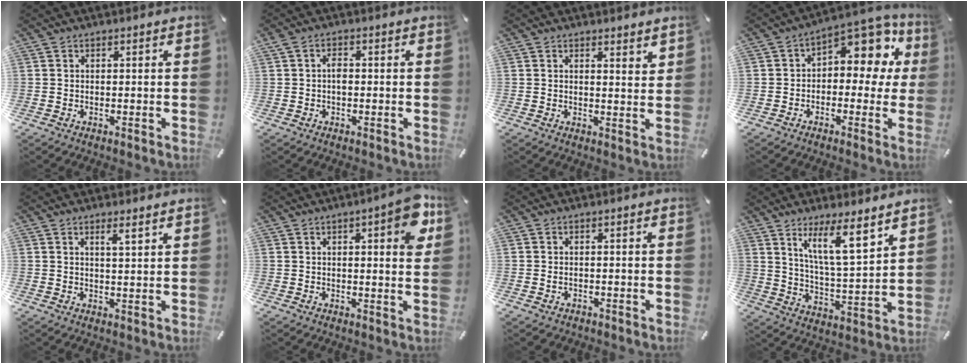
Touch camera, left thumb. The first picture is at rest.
{"total": 3.0, "force": [-0.4, 1.8, 2.4], "torque": [-0.053, 0.002, -0.009]}
{"total": 2.4, "force": [2.3, 0.5, 0.6], "torque": [-0.001, -0.018, 0.039]}
{"total": 10.6, "force": [4.6, 6.1, 7.3], "torque": [-0.101, -0.036, 0.082]}
{"total": 2.9, "force": [2.1, -0.1, 2.0], "torque": [-0.043, -0.005, 0.035]}
{"total": 8.9, "force": [3.5, 2.5, 7.8], "torque": [-0.093, -0.020, 0.049]}
{"total": 1.3, "force": [-0.6, 0.9, 0.8], "torque": [-0.018, 0.002, -0.012]}
{"total": 12.4, "force": [8.7, 2.6, 8.4], "torque": [-0.155, -0.048, 0.149]}